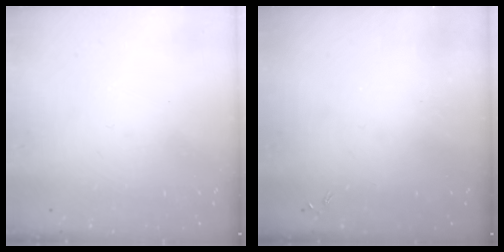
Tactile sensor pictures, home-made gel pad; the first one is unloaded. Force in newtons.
{"total": 0.0}